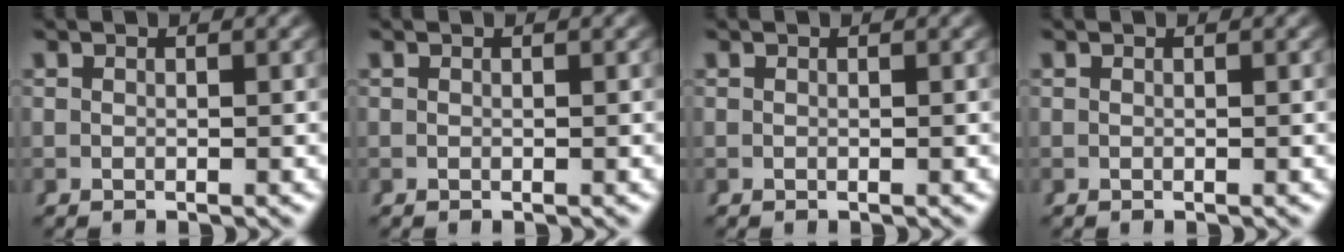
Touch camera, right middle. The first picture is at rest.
{"total": 0.0}
{"total": 0.0}
{"total": 1.6, "force": [-0.2, -1.5, -0.4], "torque": [0.018, -0.009, 0.006]}